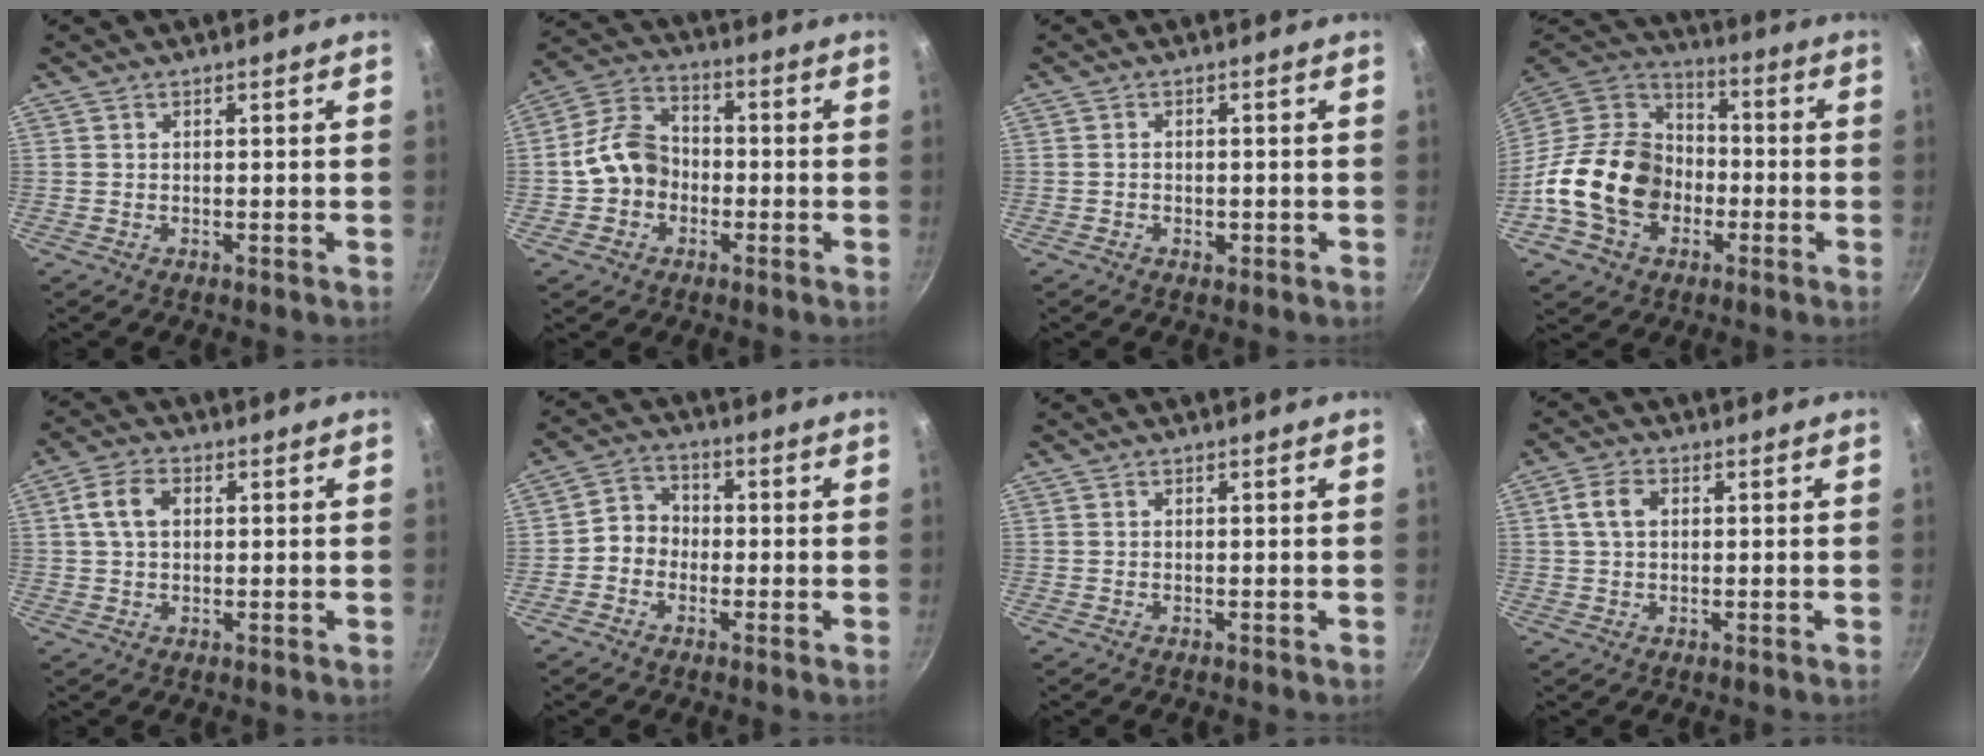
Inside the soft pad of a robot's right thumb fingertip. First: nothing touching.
{"total": 10.5, "force": [-1.8, 8.4, 6.0], "torque": [-0.084, 0.033, -0.048]}
{"total": 1.6, "force": [-0.6, 1.1, 0.9], "torque": [-0.015, 0.003, -0.010]}
{"total": 20.6, "force": [-5.3, 15.8, 12.1], "torque": [-0.199, 0.048, -0.100]}
{"total": 5.8, "force": [1.1, 3.9, 4.1], "torque": [-0.071, 0.012, 0.015]}
{"total": 5.4, "force": [-1.3, 4.7, 2.3], "torque": [-0.009, 0.022, -0.041]}
{"total": 0.0}
{"total": 4.2, "force": [0.8, 2.8, 3.0], "torque": [-0.053, 0.010, 0.010]}